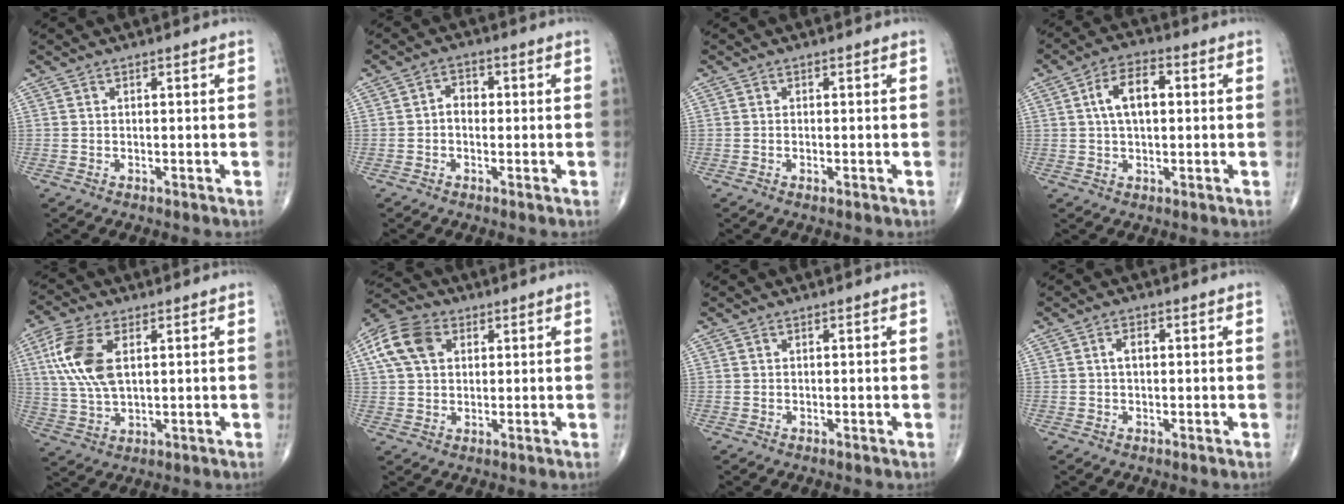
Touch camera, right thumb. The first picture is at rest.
{"total": 3.1, "force": [-0.3, 2.3, 2.0], "torque": [-0.016, 0.016, -0.013]}
{"total": 0.8, "force": [-0.3, 0.3, 0.7], "torque": [-0.013, -0.002, -0.007]}
{"total": 8.0, "force": [1.3, 4.3, 6.7], "torque": [-0.114, 0.016, 0.017]}
{"total": 11.9, "force": [3.2, 6.1, 9.7], "torque": [-0.217, 0.000, 0.065]}
{"total": 10.1, "force": [3.3, 7.1, 6.3], "torque": [-0.115, 0.011, 0.054]}
{"total": 0.0}
{"total": 2.3, "force": [0.3, 1.3, 1.9], "torque": [-0.030, 0.008, 0.003]}